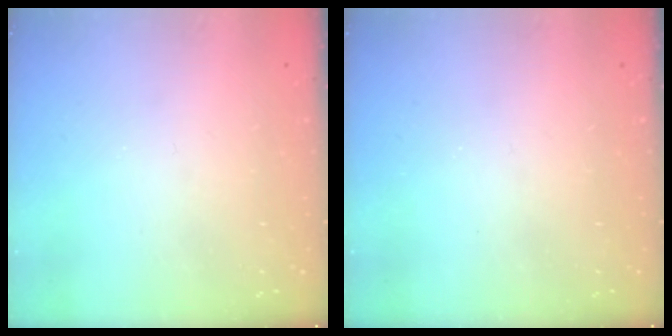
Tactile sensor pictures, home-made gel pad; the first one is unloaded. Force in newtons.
{"total": 0.0}